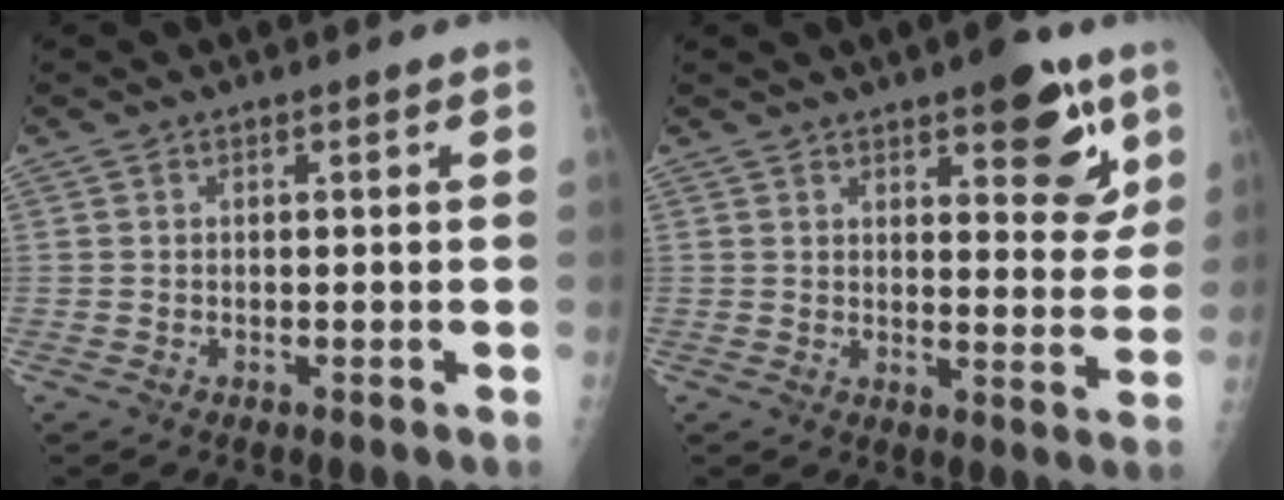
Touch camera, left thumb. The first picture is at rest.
{"total": 11.2, "force": [6.5, 4.4, 8.1], "torque": [-0.067, -0.032, 0.084]}